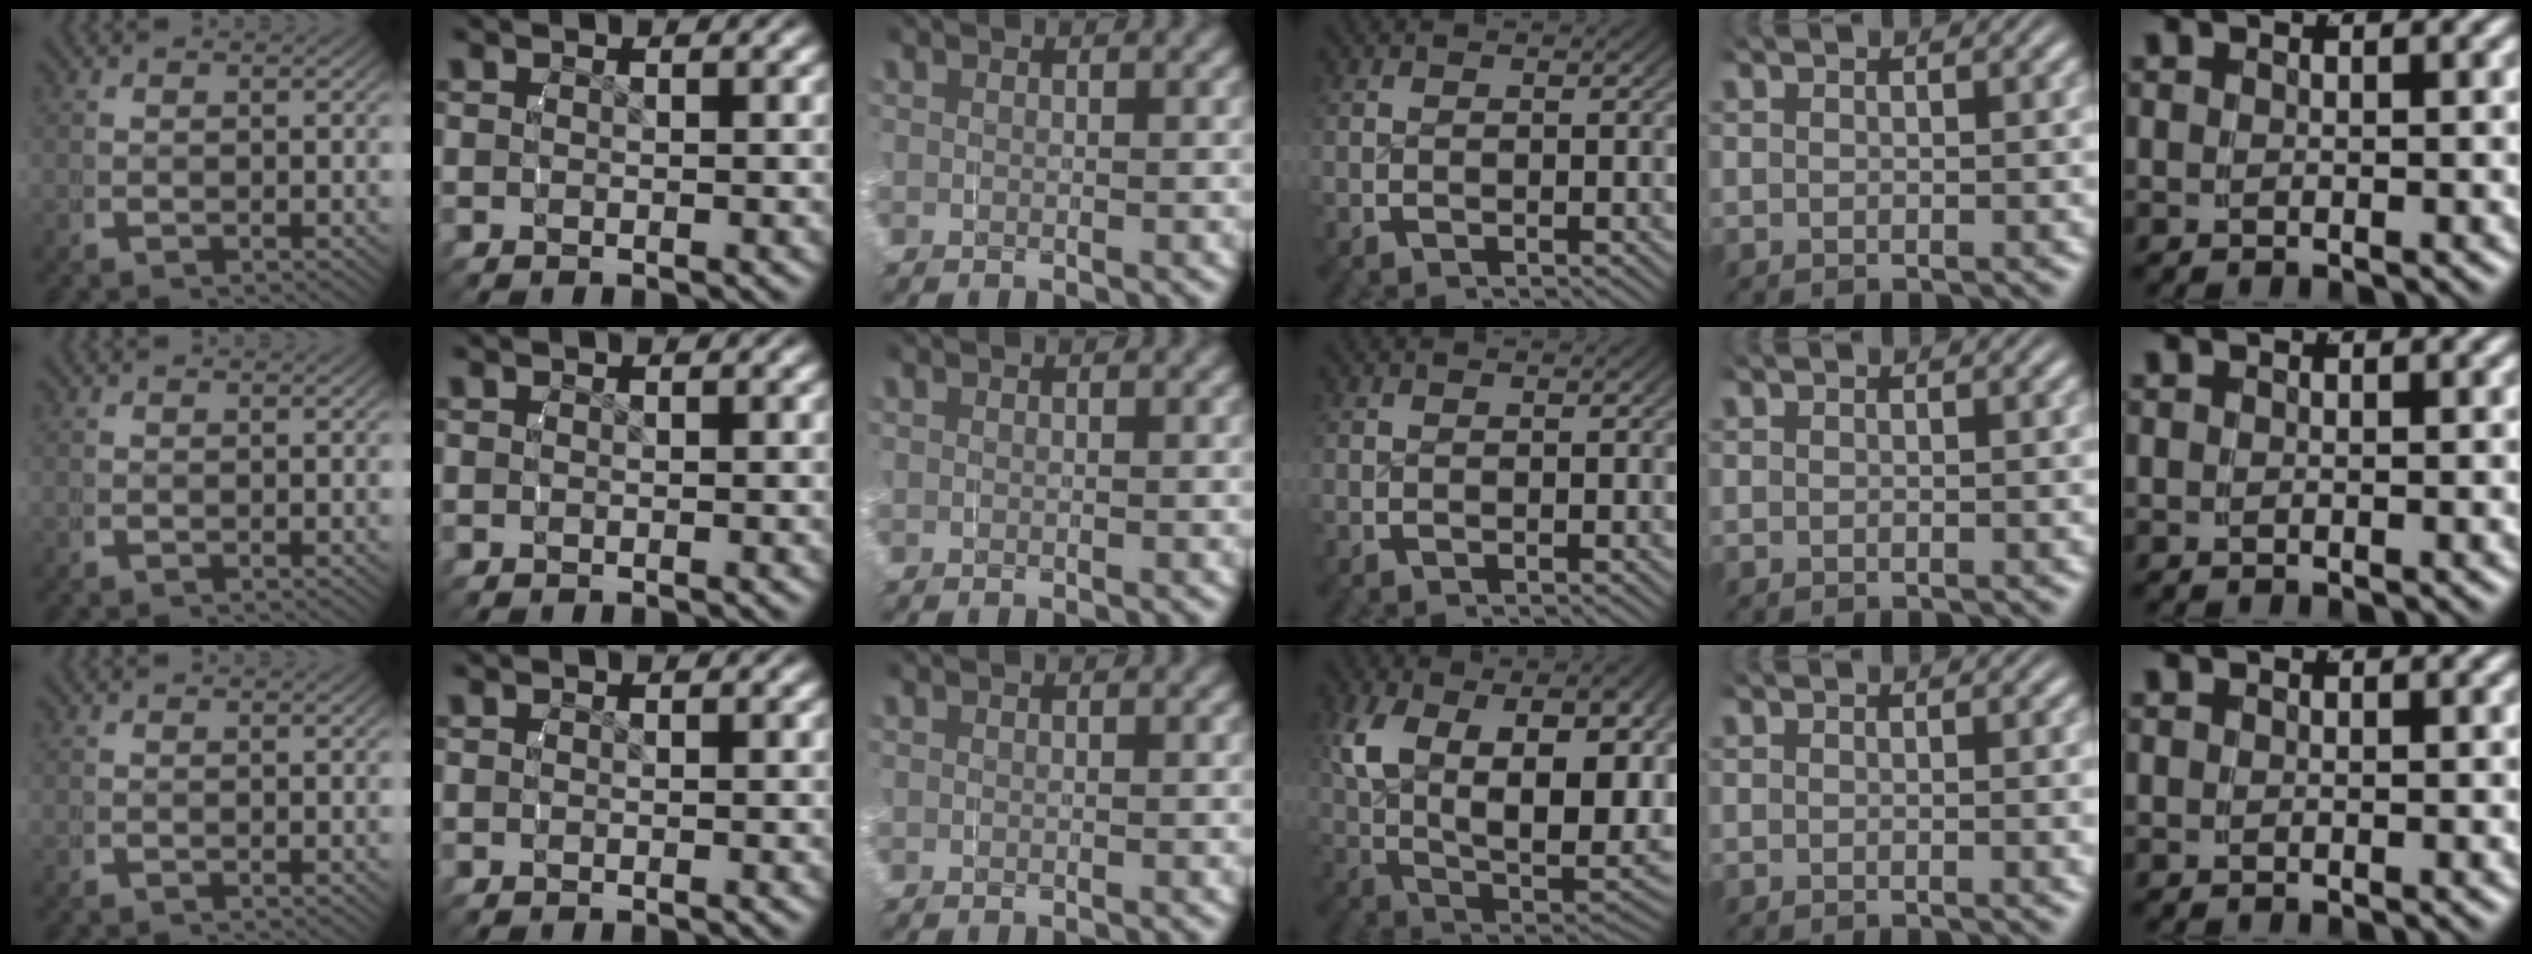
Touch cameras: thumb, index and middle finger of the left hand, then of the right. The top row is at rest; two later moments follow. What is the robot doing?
{"motion": "grasp_and_lifting", "object": "water bottle"}